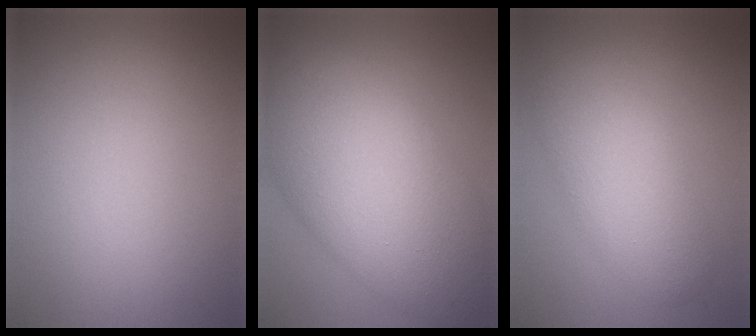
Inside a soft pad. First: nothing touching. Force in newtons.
{"total": 12.5, "press": 12.5, "slide": 0.5}
{"total": 4.7, "press": 4.7, "slide": 0.3}